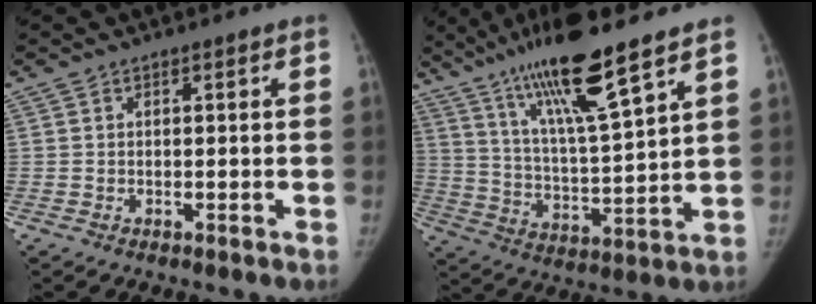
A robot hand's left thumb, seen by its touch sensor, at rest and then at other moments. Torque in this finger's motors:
{"motor_torque": [0.25, 0.24, 1.48, -1.30, 0.38]}